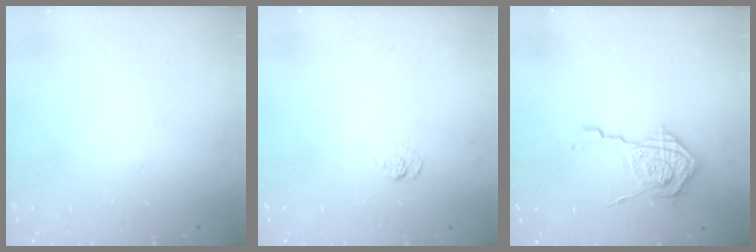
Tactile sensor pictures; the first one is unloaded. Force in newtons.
{"total": 3.6, "press": 3.3, "slide": 1.4}
{"total": 13.6, "press": 13.5, "slide": 1.4}